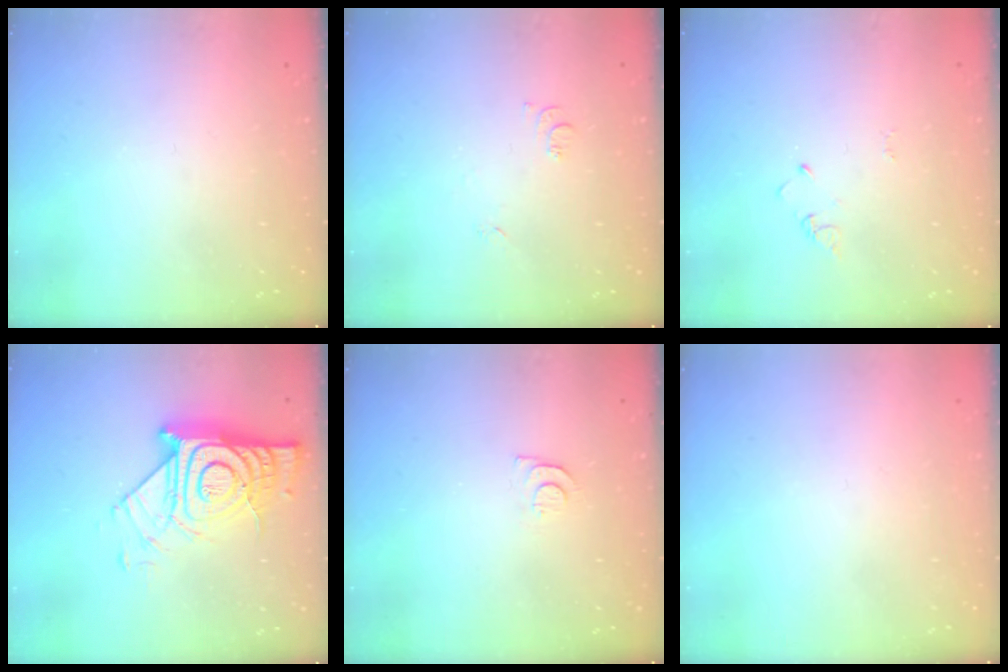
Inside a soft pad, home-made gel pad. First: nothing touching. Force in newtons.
{"total": 7.5, "press": 7.5, "slide": 0.7}
{"total": 2.4, "press": 2.4, "slide": 0.3}
{"total": 18.2, "press": 18.1, "slide": 1.4}
{"total": 5.2, "press": 5.2, "slide": 0.6}
{"total": 1.8, "press": 1.7, "slide": 0.1}